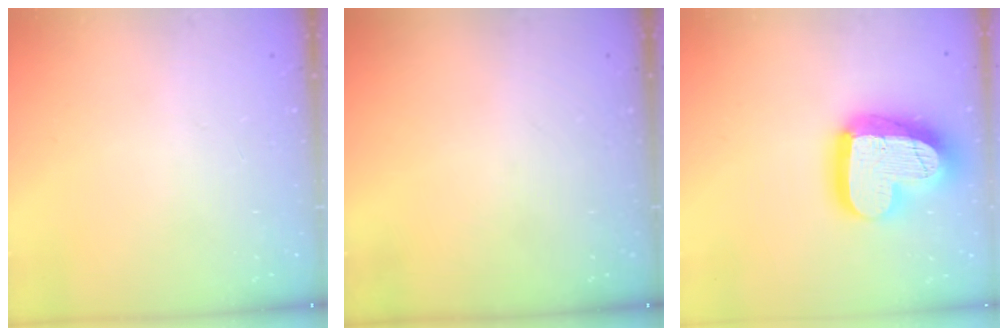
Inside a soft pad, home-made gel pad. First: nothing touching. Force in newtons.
{"total": 0.0}
{"total": 23.3, "press": 23.3, "slide": 1.9}